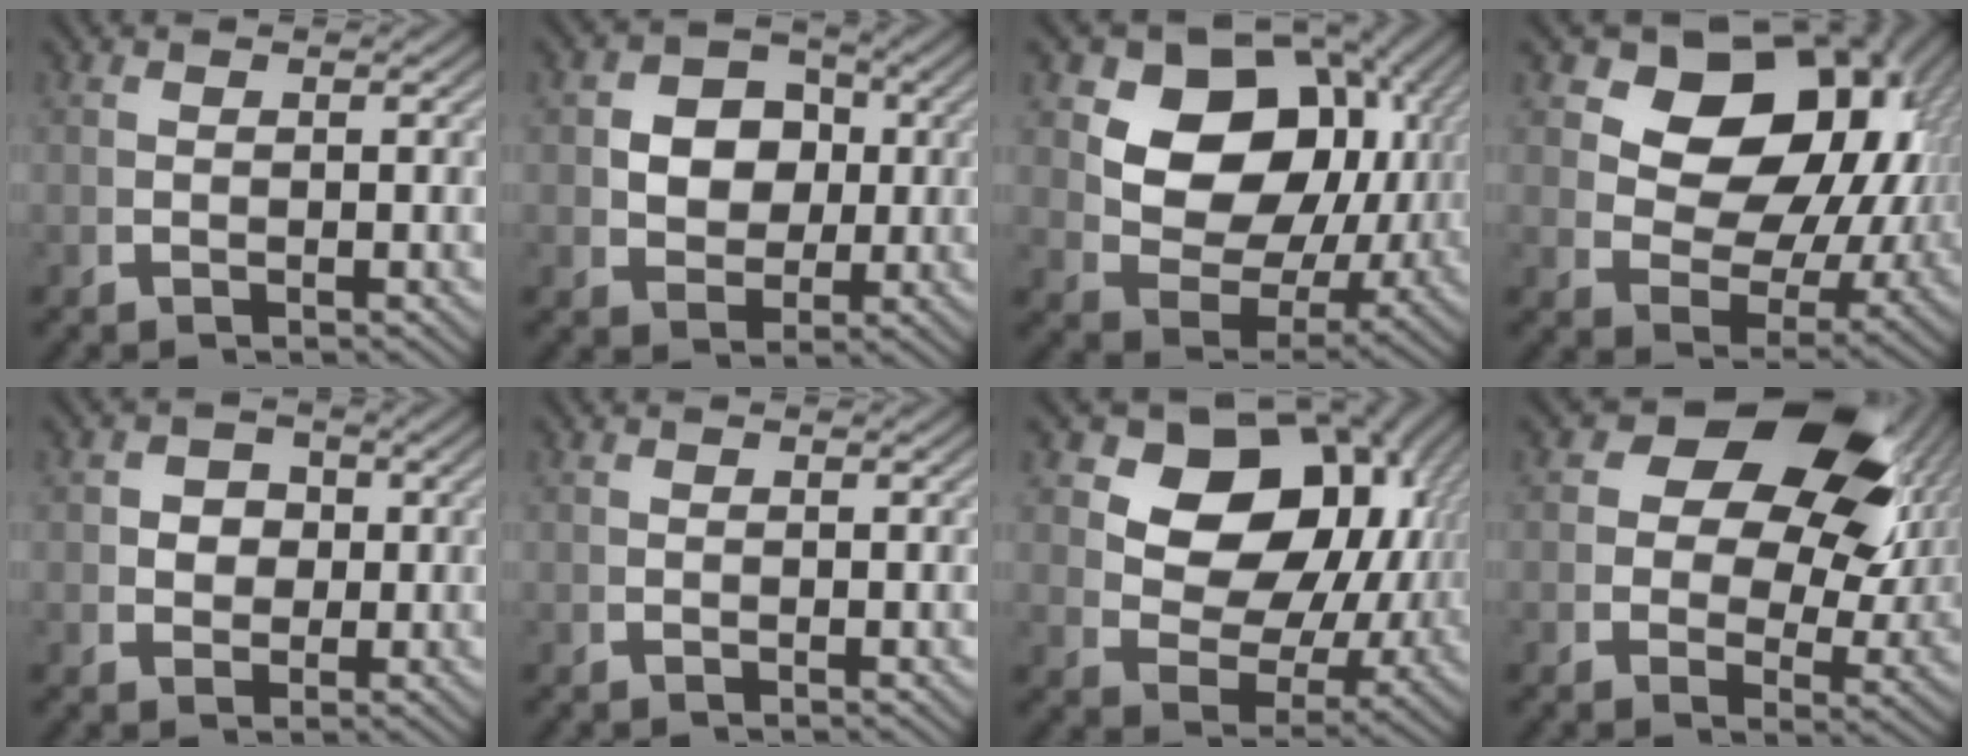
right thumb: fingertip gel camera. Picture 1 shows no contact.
{"total": 6.6, "force": [0.7, 5.4, 3.8], "torque": [-0.086, -0.035, 0.031]}
{"total": 16.0, "force": [2.4, 11.6, 10.7], "torque": [-0.215, -0.027, 0.044]}
{"total": 19.7, "force": [4.3, 13.6, 13.6], "torque": [-0.220, -0.009, 0.064]}
{"total": 3.8, "force": [0.6, 3.2, 1.8], "torque": [-0.038, -0.017, 0.018]}
{"total": 0.0}
{"total": 17.2, "force": [3.7, 12.0, 11.8], "torque": [-0.208, -0.017, 0.061]}
{"total": 15.7, "force": [4.2, 9.9, 11.4], "torque": [-0.157, 0.003, 0.056]}